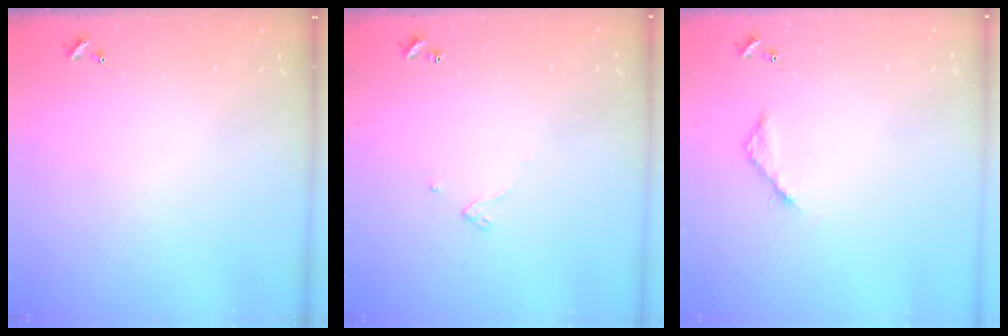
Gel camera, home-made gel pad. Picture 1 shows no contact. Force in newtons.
{"total": 2.4, "press": 2.4, "slide": 0.2}
{"total": 4.6, "press": 4.6, "slide": 0.5}